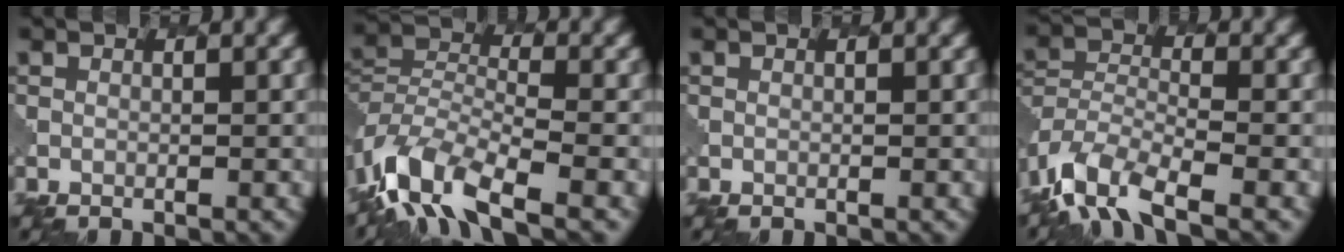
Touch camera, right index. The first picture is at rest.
{"total": 9.1, "force": [-6.0, 4.0, 5.6], "torque": [-0.108, -0.009, -0.124]}
{"total": 0.0}
{"total": 8.1, "force": [-5.4, 3.6, 4.8], "torque": [-0.093, -0.012, -0.111]}